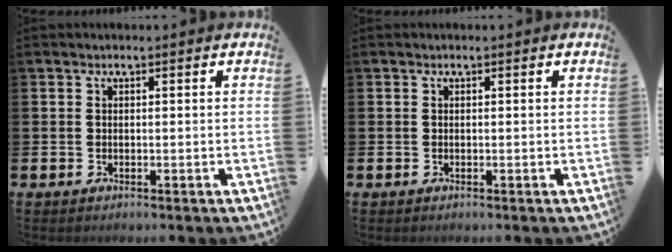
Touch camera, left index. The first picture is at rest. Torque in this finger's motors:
{"motor_torque": [-0.09, -0.01, 0.01, 0.01]}